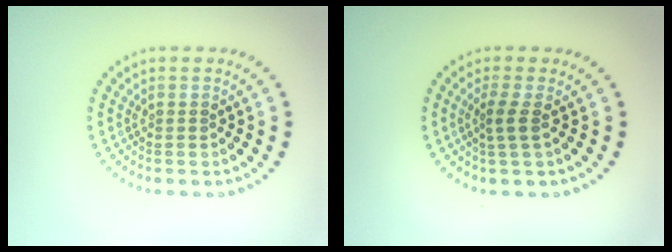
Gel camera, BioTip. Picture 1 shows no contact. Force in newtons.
{"total": 1.6, "press": 1.2, "slide": 1.0}